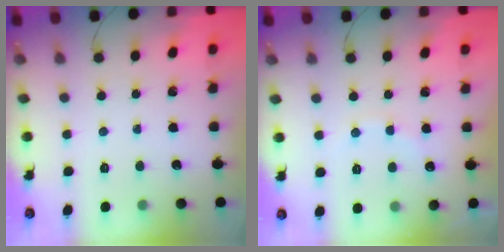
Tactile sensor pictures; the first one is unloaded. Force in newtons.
{"total": 7.3, "press": 7.2, "slide": 1.4}